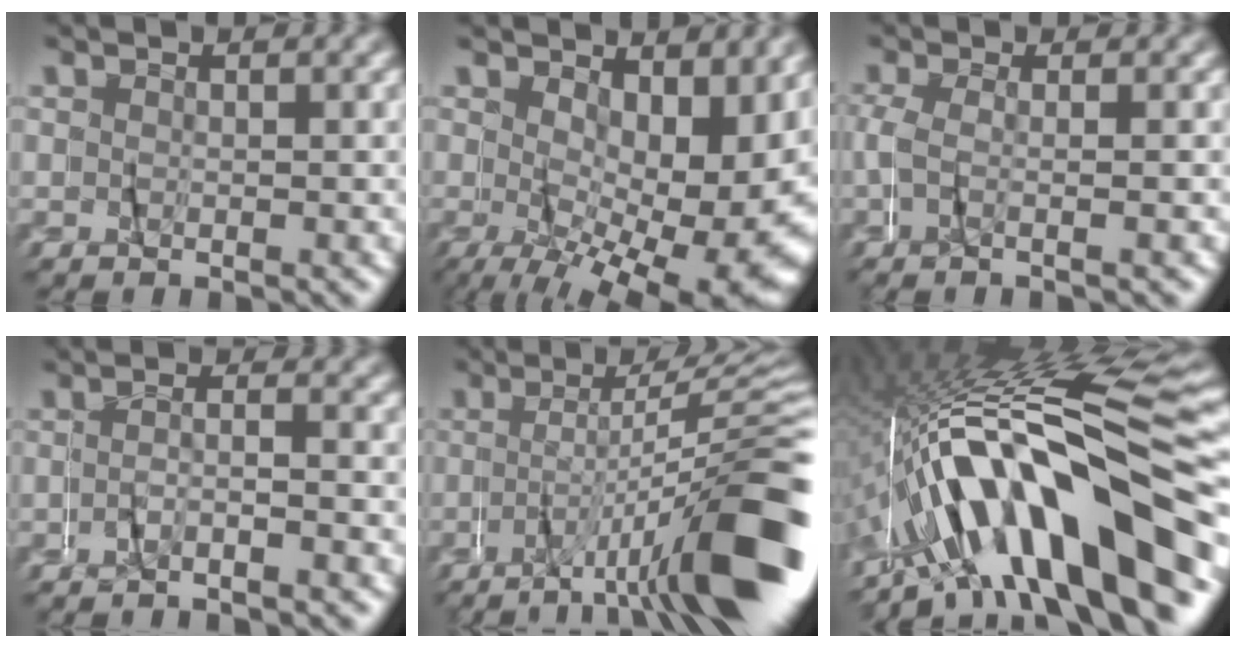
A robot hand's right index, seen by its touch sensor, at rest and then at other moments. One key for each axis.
{"total": 8.6, "fx": -1.7, "fy": 3.2, "fz": 7.8, "tx": -0.094, "ty": -0.029, "tz": -0.011}
{"total": 2.6, "fx": -2.1, "fy": -1.5, "fz": 0.6, "tx": -0.023, "ty": -0.002, "tz": -0.036}
{"total": 2.9, "fx": -2.7, "fy": -1.1, "fz": 0.2, "tx": 0.002, "ty": 0.010, "tz": -0.056}
{"total": 10.4, "fx": -6.9, "fy": -0.4, "fz": 7.7, "tx": -0.083, "ty": 0.005, "tz": -0.104}
{"total": 15.6, "fx": -5.3, "fy": 5.0, "fz": 13.7, "tx": -0.253, "ty": 0.009, "tz": -0.073}